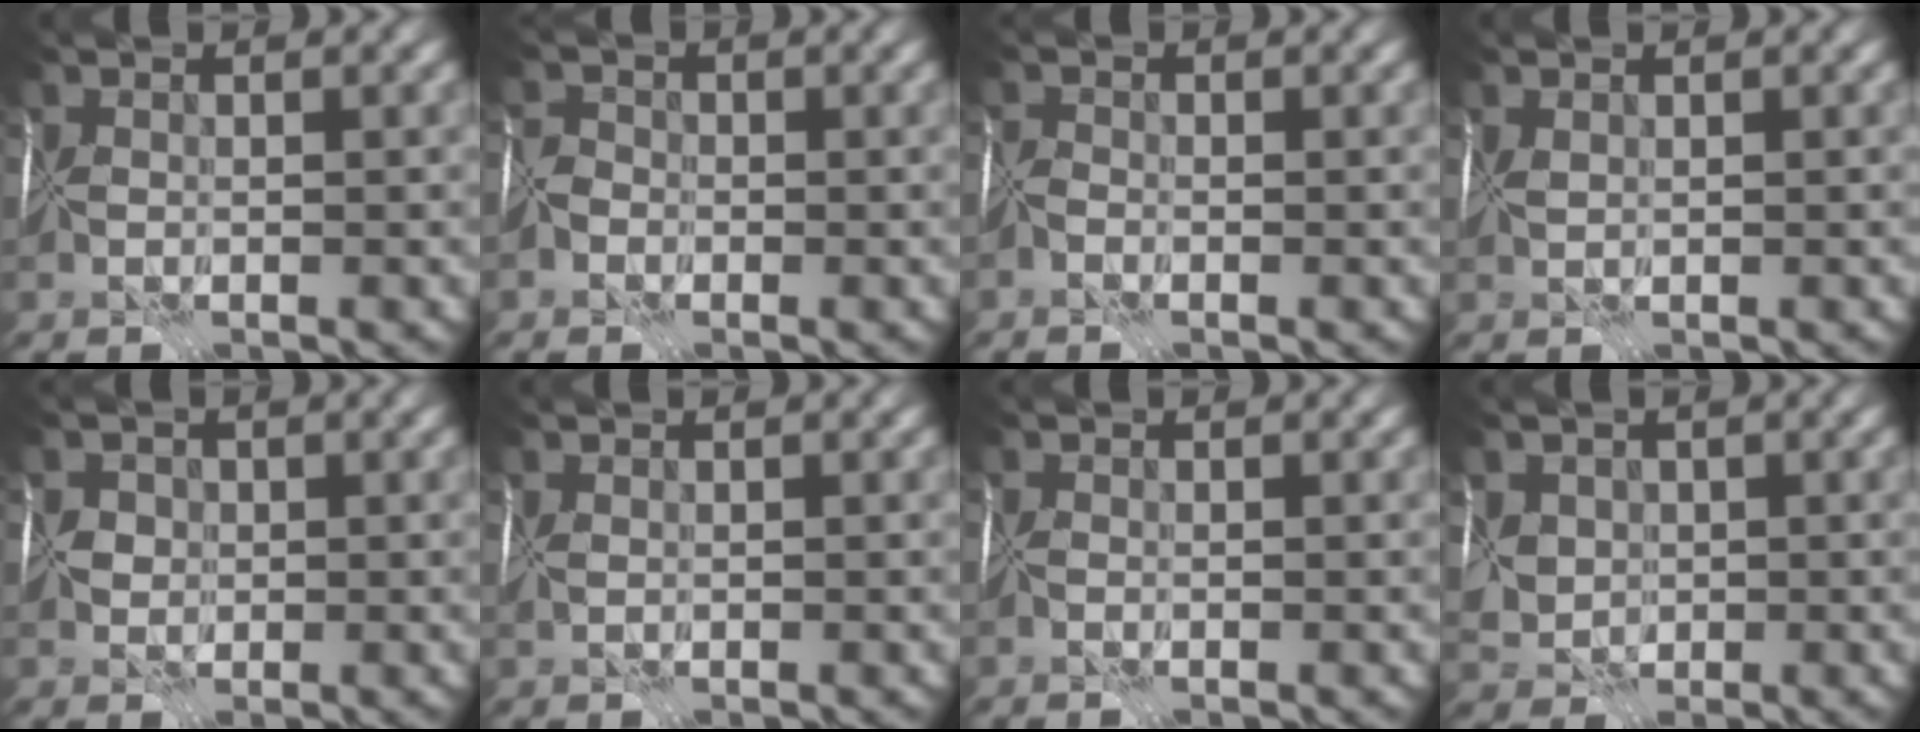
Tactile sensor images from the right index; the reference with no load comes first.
{"total": 1.9, "force": [-1.6, 1.0, 0.1], "torque": [0.016, -0.003, -0.034]}
{"total": 1.3, "force": [-1.0, -0.4, -0.6], "torque": [0.019, -0.003, -0.025]}
{"total": 0.6, "force": [0.5, -0.3, 0.1], "torque": [-0.002, 0.002, 0.014]}
{"total": 1.7, "force": [0.2, 1.6, 0.6], "torque": [0.006, 0.013, -0.001]}
{"total": 0.0}
{"total": 0.7, "force": [-0.6, 0.2, -0.1], "torque": [0.008, -0.002, -0.012]}
{"total": 2.1, "force": [0.7, 1.8, 0.7], "torque": [-0.011, 0.007, 0.019]}